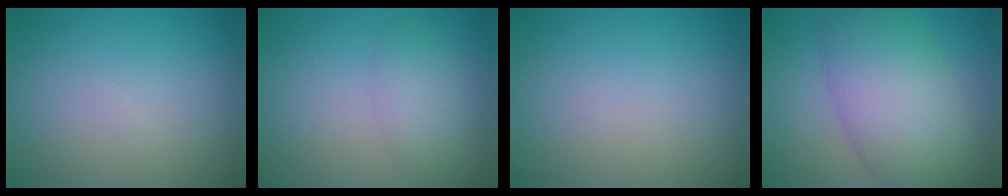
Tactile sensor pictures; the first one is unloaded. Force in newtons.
{"total": 2.5, "press": 2.5, "slide": 0.0}
{"total": 0.0}
{"total": 8.4, "press": 8.4, "slide": 0.3}